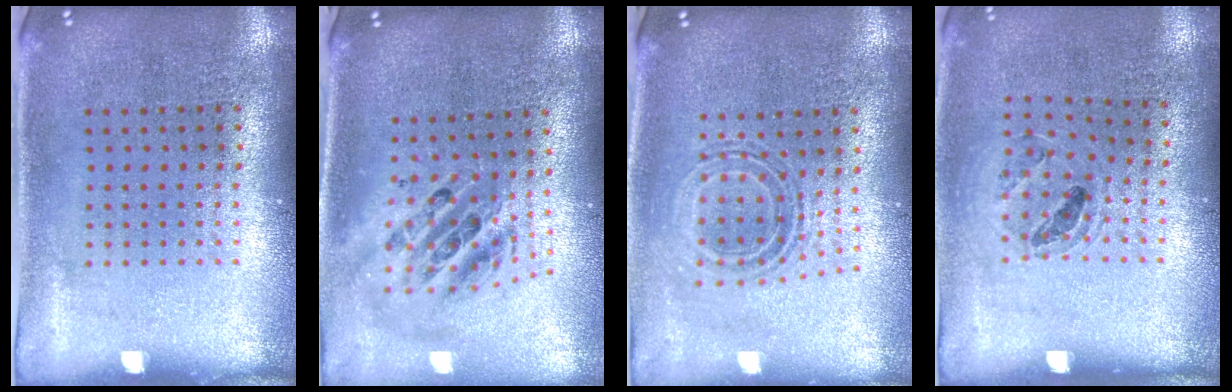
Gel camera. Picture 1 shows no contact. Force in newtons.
{"total": 2.3, "press": 1.7, "slide": 1.5}
{"total": 0.8, "press": 0.7, "slide": 0.3}
{"total": 0.9, "press": 0.9, "slide": 0.1}